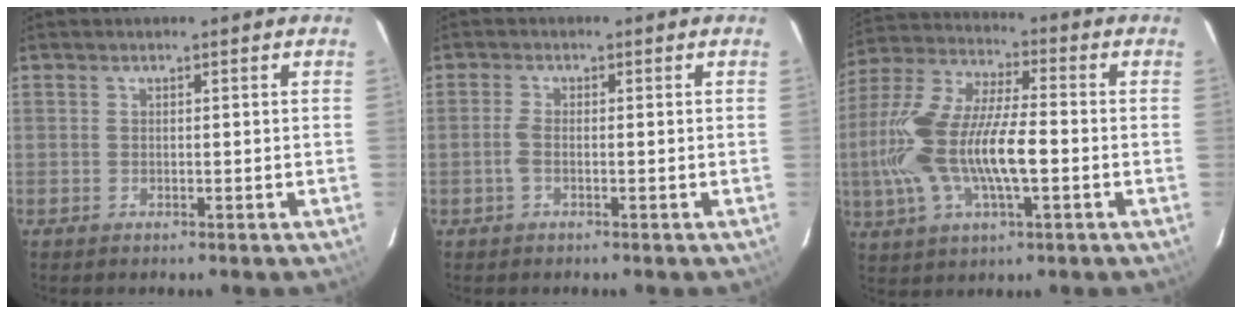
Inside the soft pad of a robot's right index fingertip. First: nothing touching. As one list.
[{"total": 1.9, "force": [-0.6, 0.6, 1.7], "torque": [-0.040, 0.002, -0.013]}, {"total": 19.1, "force": [-3.1, 6.8, 17.6], "torque": [-0.363, -0.003, -0.061]}]